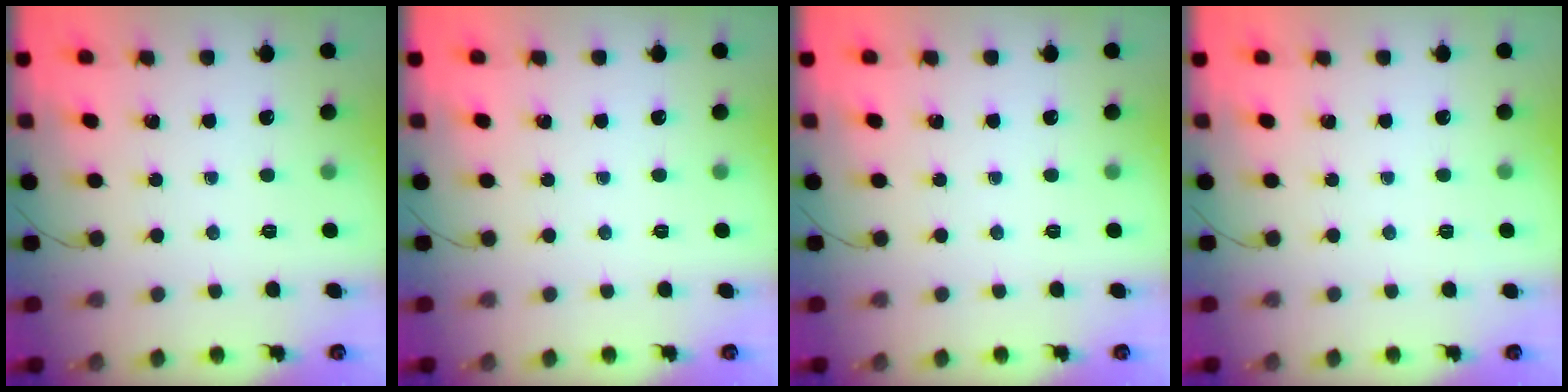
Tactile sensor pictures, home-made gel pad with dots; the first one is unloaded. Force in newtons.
{"total": 0.0}
{"total": 0.0}
{"total": 2.6, "press": 2.3, "slide": 1.2}